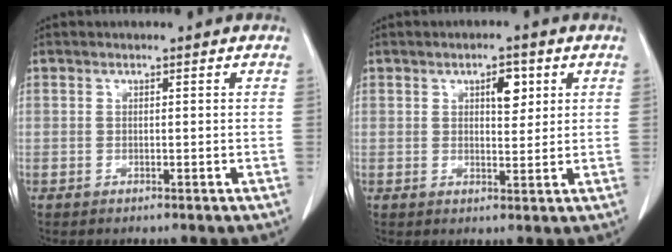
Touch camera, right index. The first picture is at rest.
{"total": 3.8, "force": [1.6, 1.7, 3.1], "torque": [-0.046, 0.001, 0.024]}